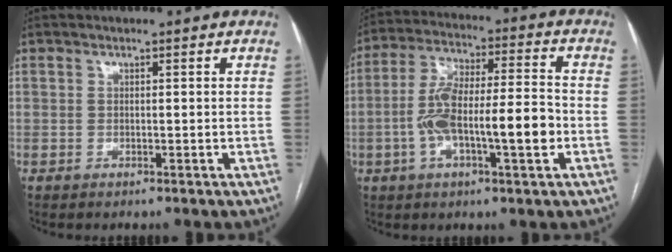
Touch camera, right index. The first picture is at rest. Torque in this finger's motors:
{"motor_torque": [1.86, -0.28, 0.84, 0.21]}